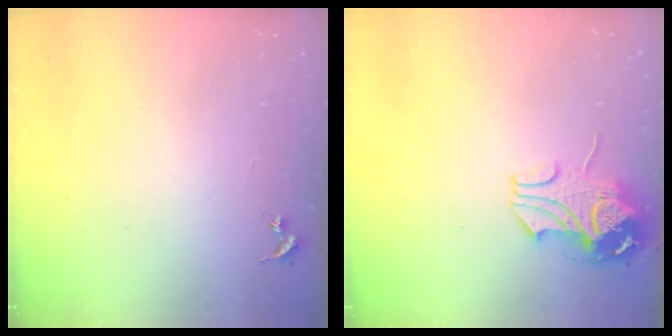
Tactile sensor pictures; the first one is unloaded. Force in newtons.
{"total": 10.0, "press": 9.9, "slide": 1.5}